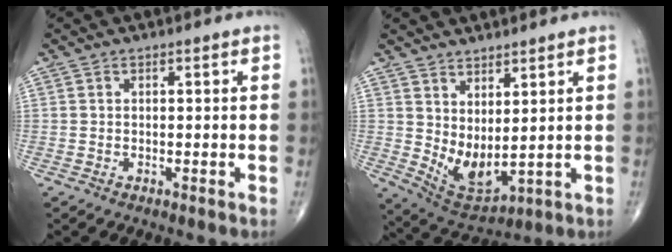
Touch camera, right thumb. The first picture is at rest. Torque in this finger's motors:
{"motor_torque": [0.37, 0.07, 0.00, -0.18, 0.05]}